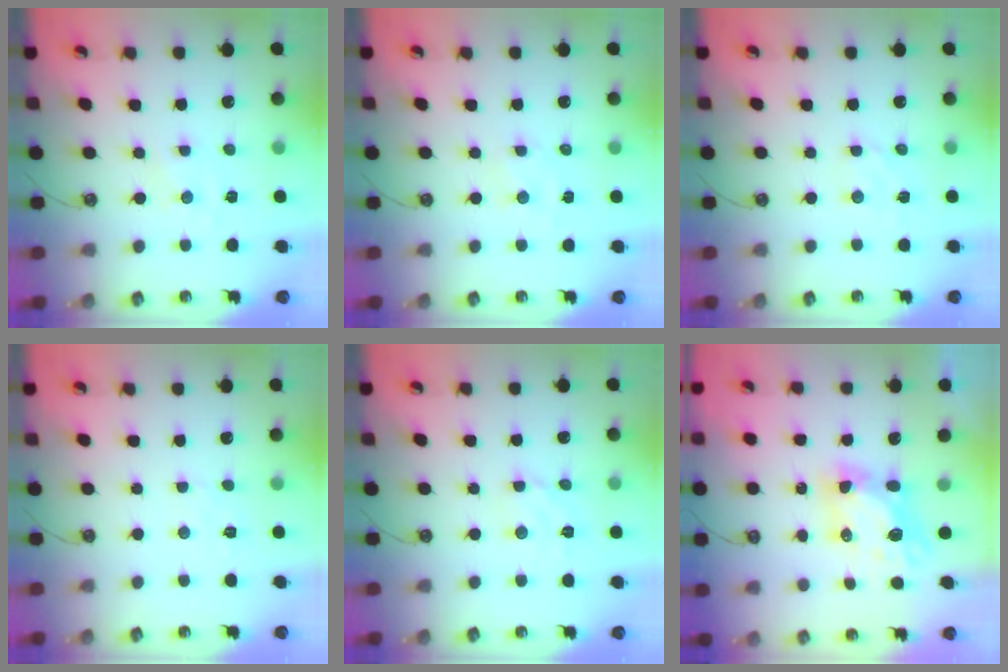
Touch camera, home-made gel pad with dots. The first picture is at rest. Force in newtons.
{"total": 1.0, "press": 1.0, "slide": 0.2}
{"total": 3.1, "press": 3.1, "slide": 0.3}
{"total": 3.9, "press": 3.9, "slide": 0.5}
{"total": 4.4, "press": 4.4, "slide": 0.7}
{"total": 7.8, "press": 7.8, "slide": 0.6}